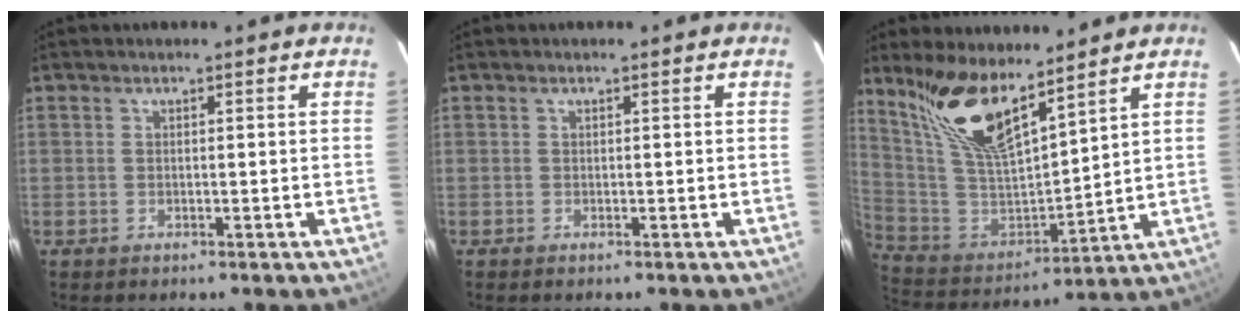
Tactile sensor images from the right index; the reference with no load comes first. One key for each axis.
{"total": 0.0}
{"total": 15.8, "fx": 11.4, "fy": 4.6, "fz": 10.0, "tx": -0.197, "ty": -0.001, "tz": 0.236}